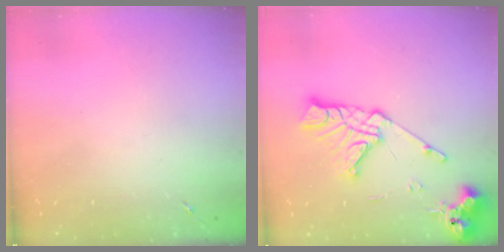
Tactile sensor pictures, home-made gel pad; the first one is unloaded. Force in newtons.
{"total": 15.5, "press": 15.4, "slide": 1.9}